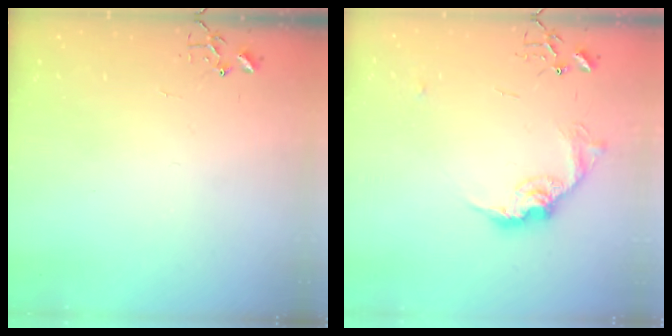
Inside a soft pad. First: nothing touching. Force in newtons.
{"total": 13.4, "press": 13.3, "slide": 0.8}